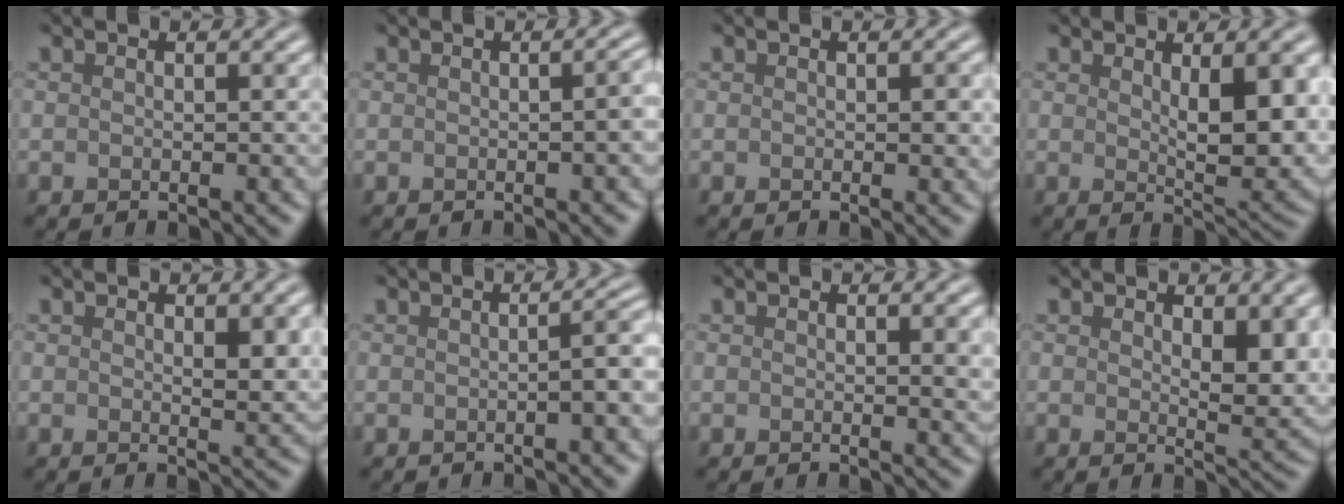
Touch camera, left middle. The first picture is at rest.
{"total": 2.7, "force": [-0.3, 1.2, 2.5], "torque": [-0.008, 0.007, 0.003]}
{"total": 0.8, "force": [0.0, 0.3, 0.7], "torque": [-0.007, -0.003, 0.001]}
{"total": 6.0, "force": [1.3, 1.9, 5.6], "torque": [-0.084, -0.010, 0.028]}
{"total": 2.1, "force": [0.7, 0.7, 1.9], "torque": [-0.023, -0.006, 0.014]}
{"total": 2.4, "force": [-0.4, 0.6, 2.2], "torque": [-0.024, 0.011, -0.009]}
{"total": 1.4, "force": [0.5, 0.3, 1.2], "torque": [-0.011, -0.001, 0.006]}
{"total": 3.9, "force": [1.4, 1.6, 3.3], "torque": [-0.045, -0.008, 0.026]}